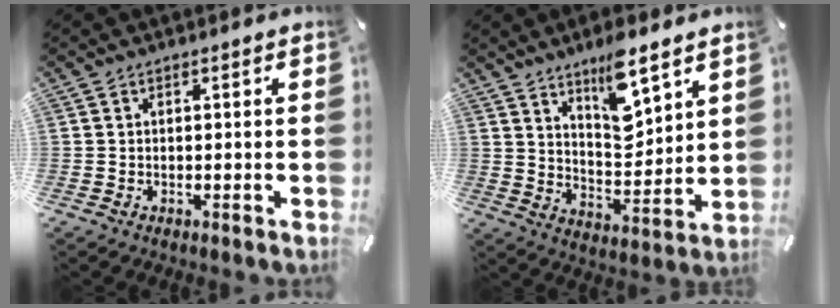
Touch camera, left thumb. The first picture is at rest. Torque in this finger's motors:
{"motor_torque": [0.66, -0.05, 0.34, -0.16, 0.12]}